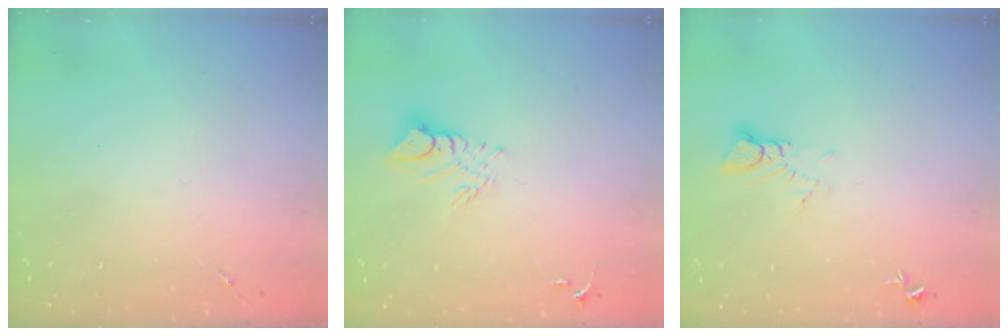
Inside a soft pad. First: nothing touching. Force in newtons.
{"total": 8.6, "press": 8.6, "slide": 0.8}
{"total": 3.9, "press": 3.9, "slide": 0.2}